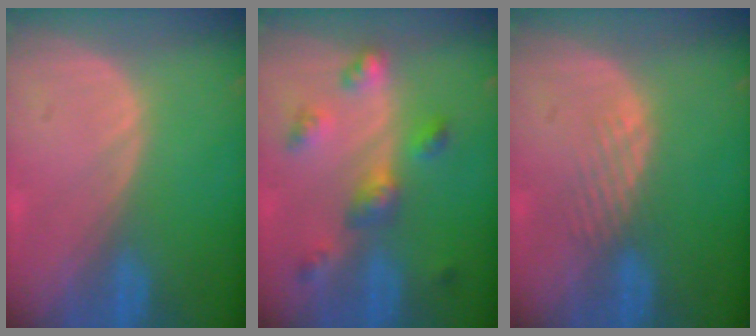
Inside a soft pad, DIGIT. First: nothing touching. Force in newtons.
{"total": 6.0, "press": 5.8, "slide": 1.5}
{"total": 2.2, "press": 2.2, "slide": 0.2}